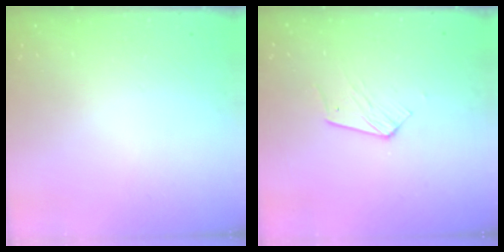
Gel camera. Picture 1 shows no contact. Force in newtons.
{"total": 5.4, "press": 5.4, "slide": 0.5}